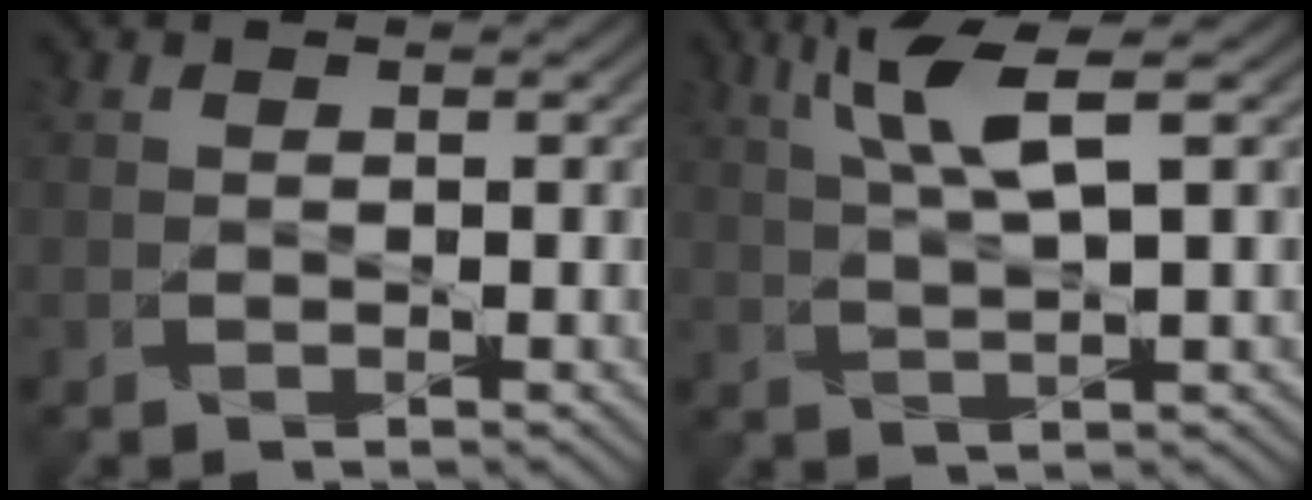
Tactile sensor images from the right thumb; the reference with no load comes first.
{"total": 5.8, "force": [2.5, 0.0, 5.2], "torque": [-0.123, 0.011, 0.055]}